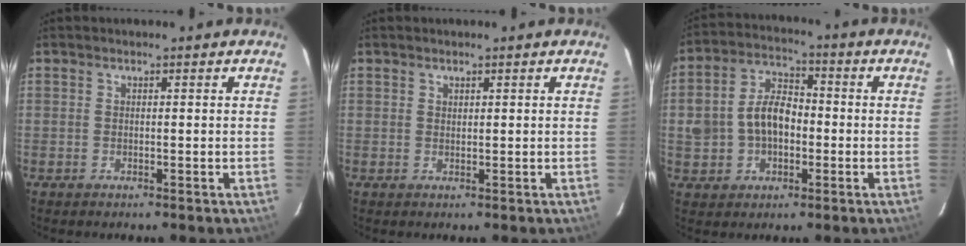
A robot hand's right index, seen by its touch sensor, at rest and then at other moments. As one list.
[{"total": 0.6, "force": [0.5, 0.4, 0.1], "torque": [-0.001, 0.002, 0.010]}, {"total": 10.5, "force": [-1.2, 7.5, 7.2], "torque": [-0.150, 0.023, -0.014]}]